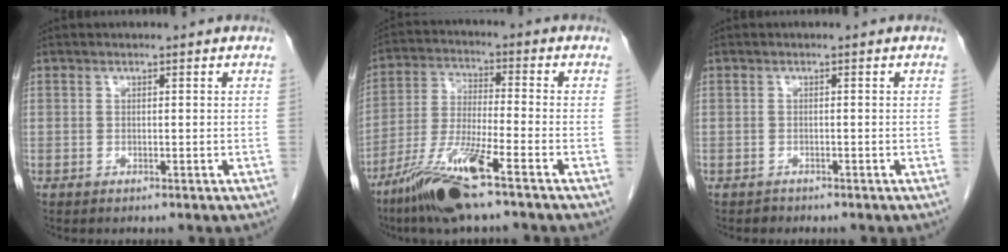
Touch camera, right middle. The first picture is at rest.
{"total": 12.1, "force": [-7.6, 0.3, 9.4], "torque": [-0.193, -0.030, -0.147]}
{"total": 0.7, "force": [-0.6, 0.3, -0.2], "torque": [-0.004, 0.000, -0.014]}